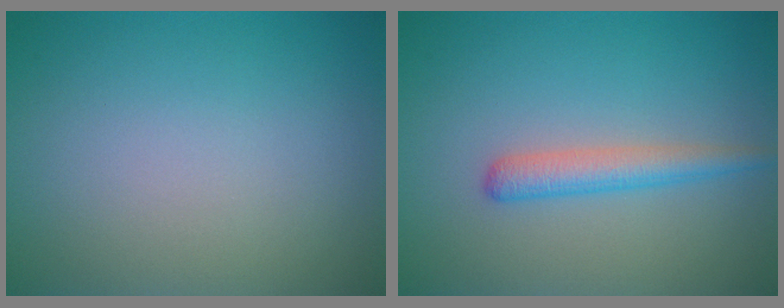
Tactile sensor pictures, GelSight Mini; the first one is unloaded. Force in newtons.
{"total": 2.5, "press": 2.5, "slide": 0.1}